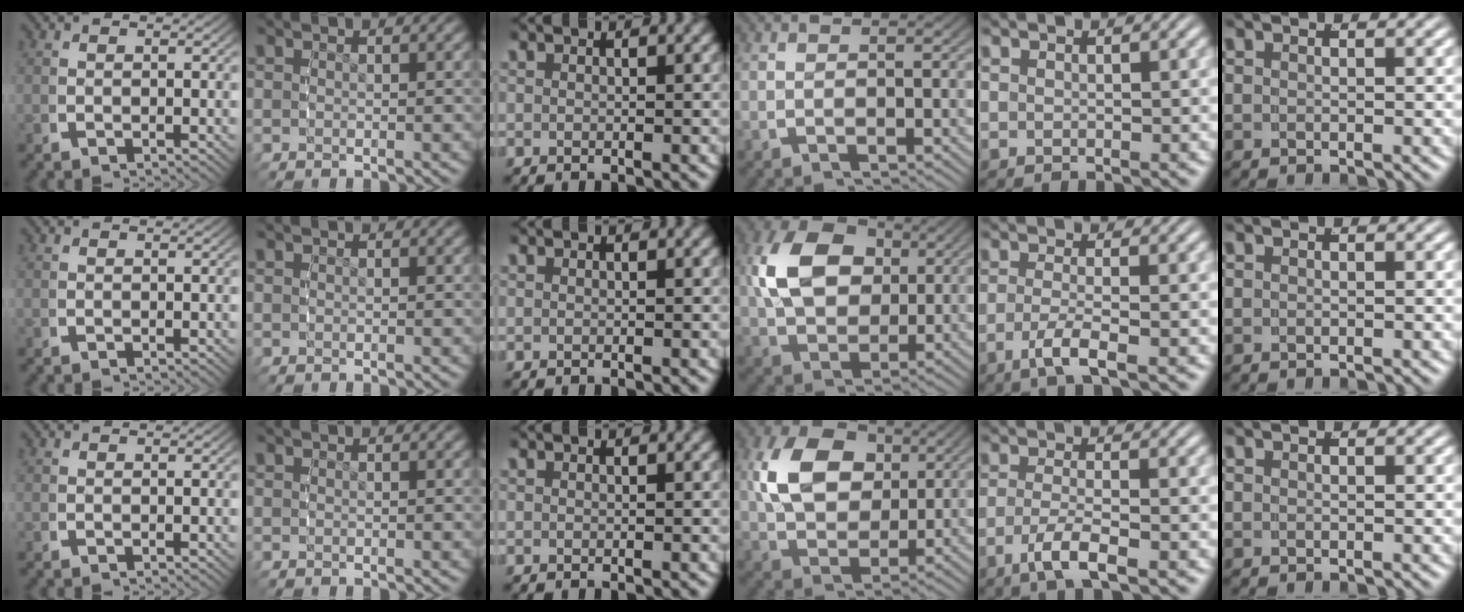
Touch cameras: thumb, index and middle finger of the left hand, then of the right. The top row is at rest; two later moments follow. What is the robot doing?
{"motion": "grasp_and_lifting", "object": "bowl"}